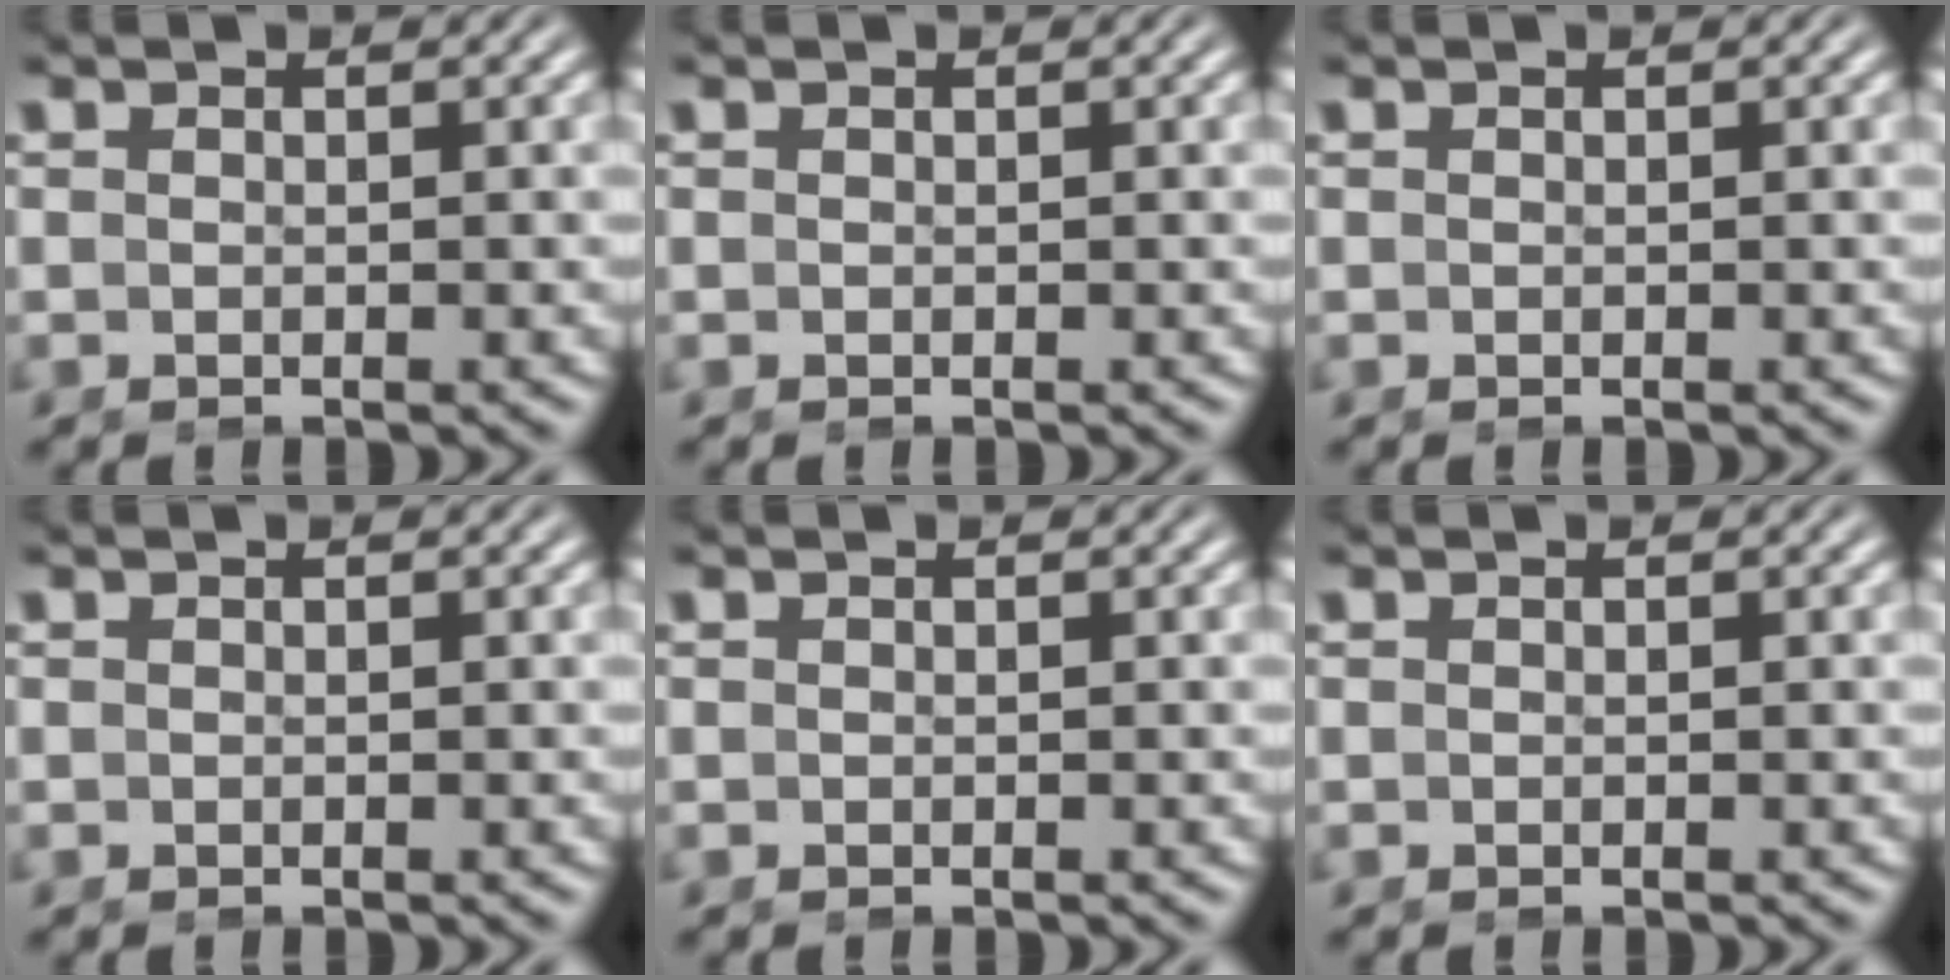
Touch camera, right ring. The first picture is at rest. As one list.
[{"total": 0.0}, {"total": 0.0}, {"total": 0.0}, {"total": 0.0}, {"total": 0.0}]